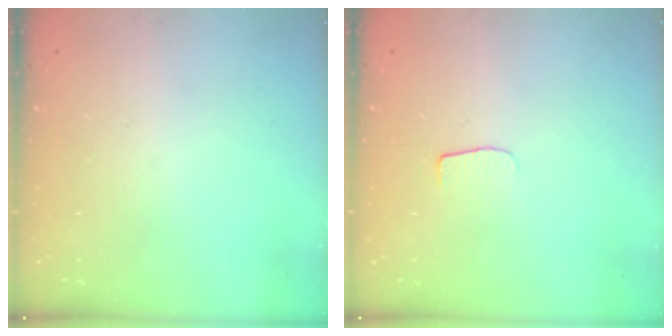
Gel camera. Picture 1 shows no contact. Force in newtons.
{"total": 5.3, "press": 5.3, "slide": 0.5}